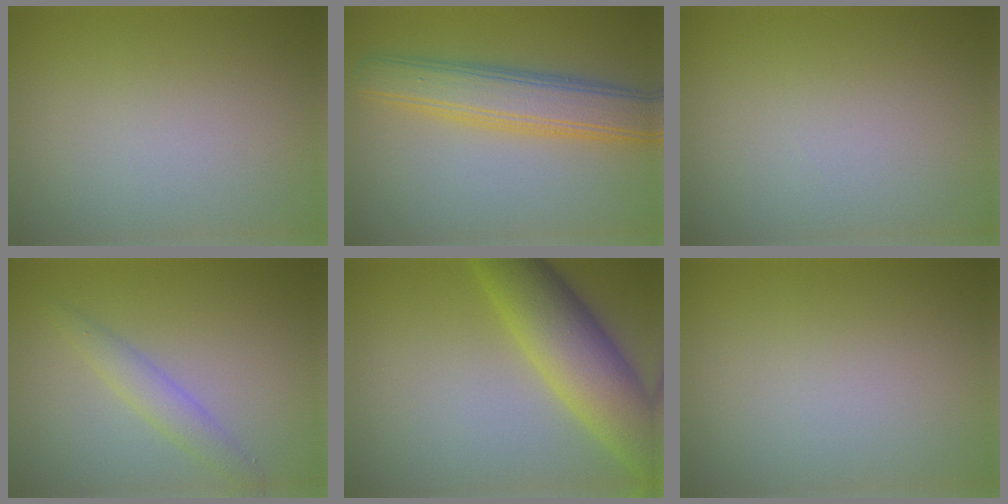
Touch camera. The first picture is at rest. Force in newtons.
{"total": 5.9, "press": 5.9, "slide": 0.1}
{"total": 0.0}
{"total": 2.2, "press": 2.2, "slide": 0.1}
{"total": 8.2, "press": 8.2, "slide": 0.2}
{"total": 0.0}